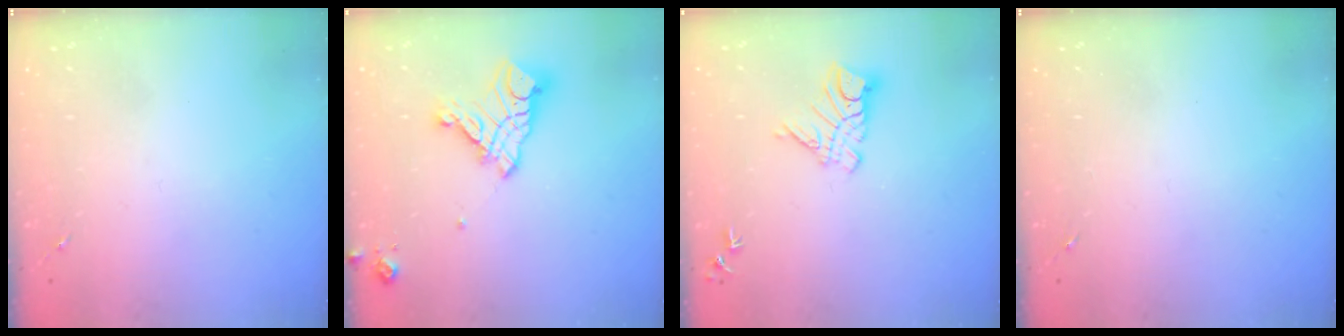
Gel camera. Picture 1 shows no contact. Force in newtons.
{"total": 14.4, "press": 14.3, "slide": 1.5}
{"total": 10.5, "press": 10.4, "slide": 1.0}
{"total": 0.0}